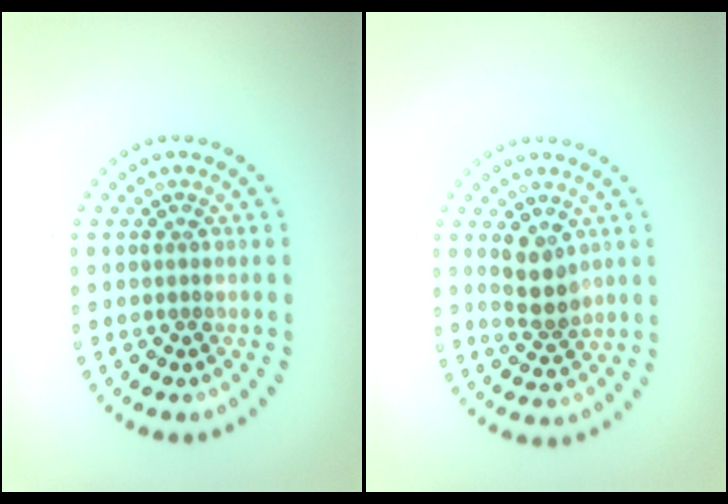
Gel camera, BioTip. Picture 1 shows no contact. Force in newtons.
{"total": 3.0, "press": 2.8, "slide": 1.1}